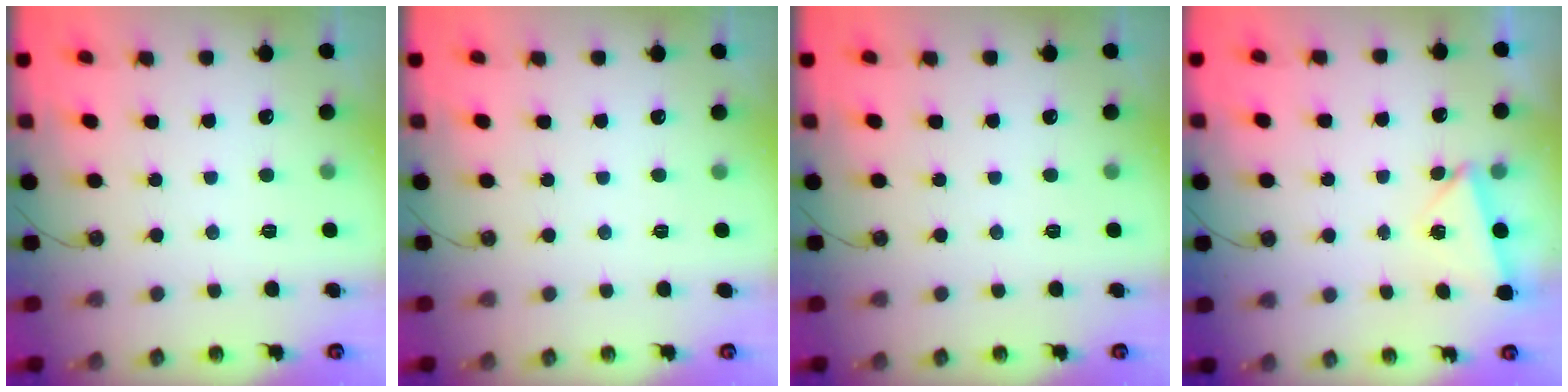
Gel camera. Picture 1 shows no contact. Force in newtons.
{"total": 1.3, "press": 0.5, "slide": 1.2}
{"total": 0.0}
{"total": 2.6, "press": 1.9, "slide": 1.8}